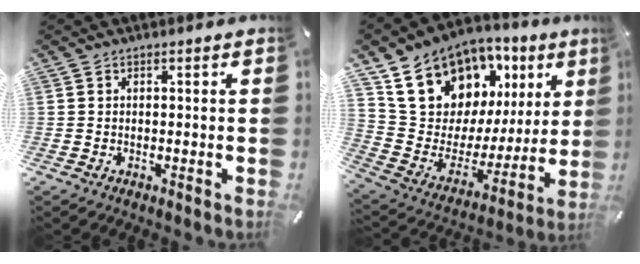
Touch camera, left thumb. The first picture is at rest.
{"total": 17.5, "force": [11.9, 11.3, 6.3], "torque": [-0.114, -0.092, 0.230]}